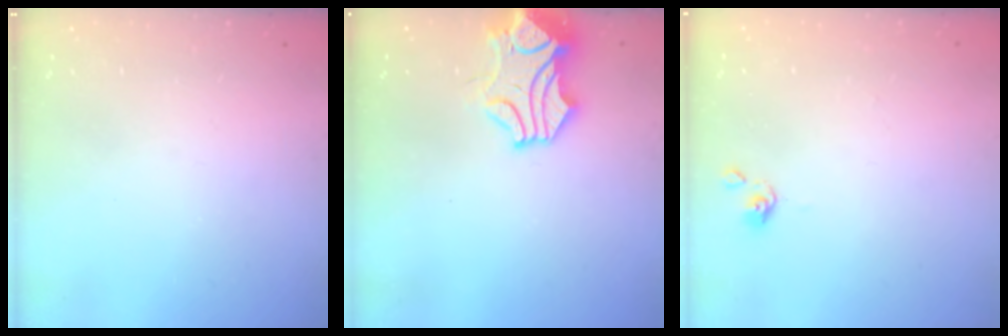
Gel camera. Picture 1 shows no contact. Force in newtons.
{"total": 2.7, "press": 2.3, "slide": 1.5}
{"total": 0.0}